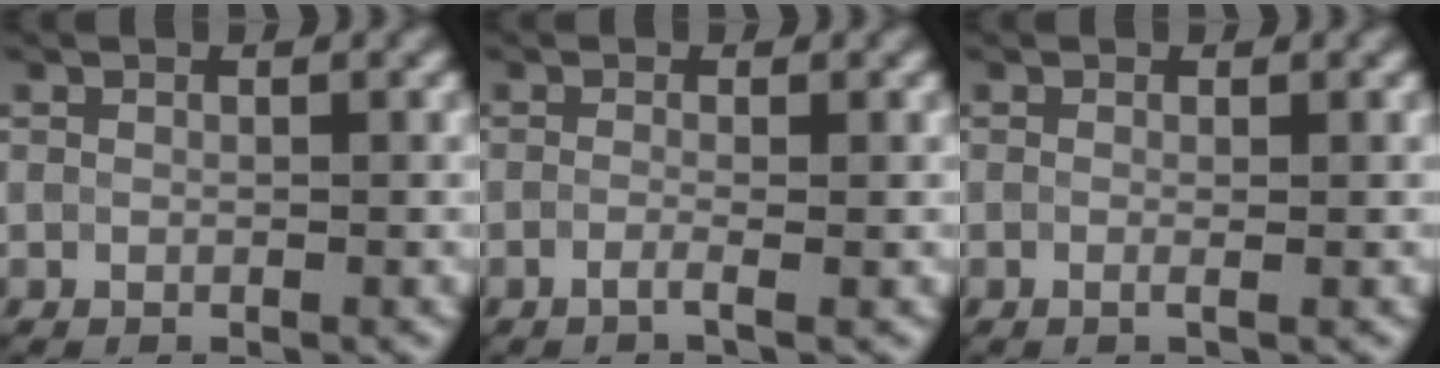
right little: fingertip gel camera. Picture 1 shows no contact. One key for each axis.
{"total": 1.2, "fx": -1.1, "fy": 0.0, "fz": 0.5, "tx": -0.008, "ty": -0.007, "tz": -0.018}
{"total": 0.6, "fx": -0.5, "fy": -0.1, "fz": 0.3, "tx": -0.007, "ty": -0.004, "tz": -0.010}